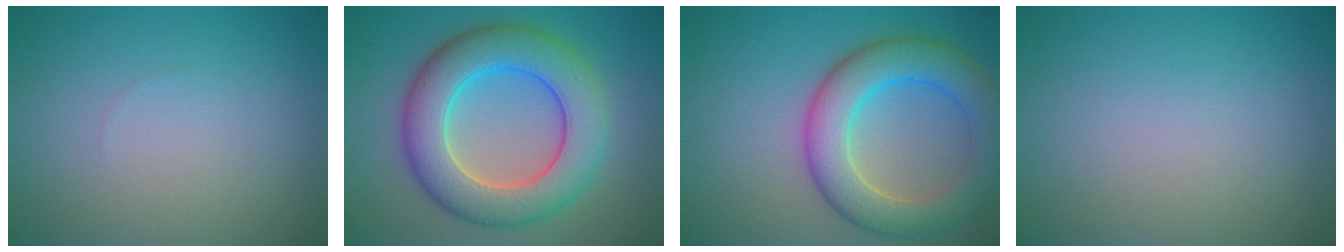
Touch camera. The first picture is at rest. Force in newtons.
{"total": 9.1, "press": 9.1, "slide": 0.3}
{"total": 7.4, "press": 7.4, "slide": 0.2}
{"total": 0.0}